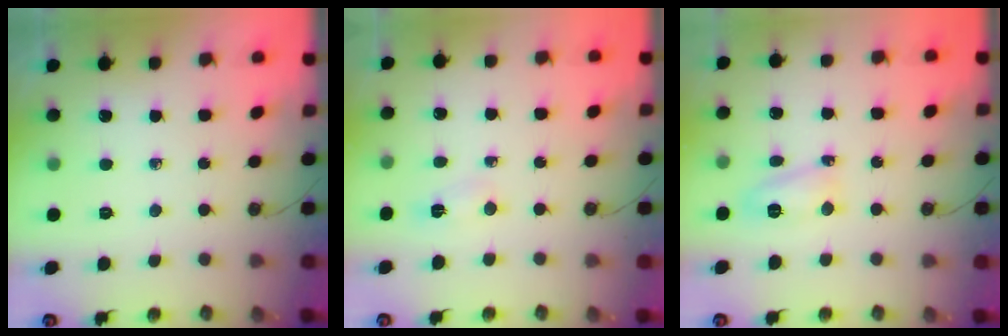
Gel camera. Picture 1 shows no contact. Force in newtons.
{"total": 3.2, "press": 3.2, "slide": 0.5}
{"total": 9.2, "press": 6.1, "slide": 6.8}